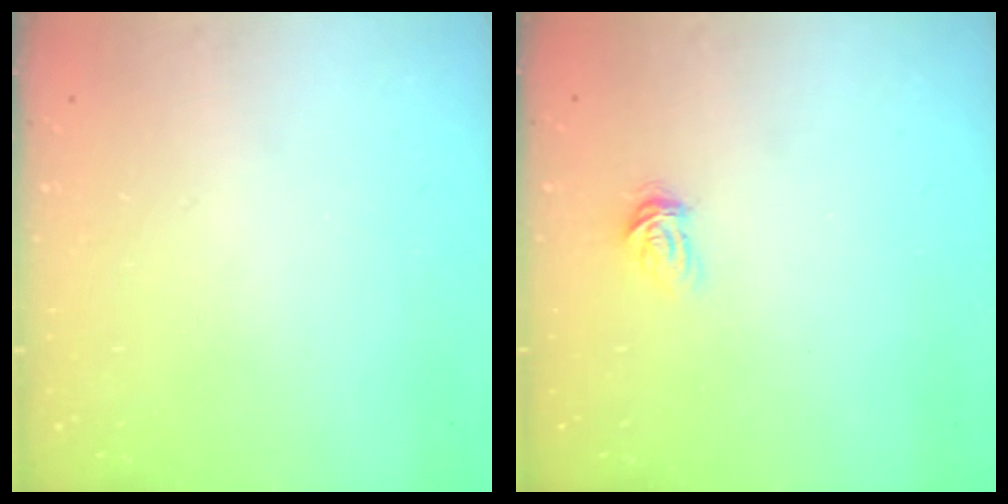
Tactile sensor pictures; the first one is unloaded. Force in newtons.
{"total": 3.1, "press": 3.1, "slide": 0.3}